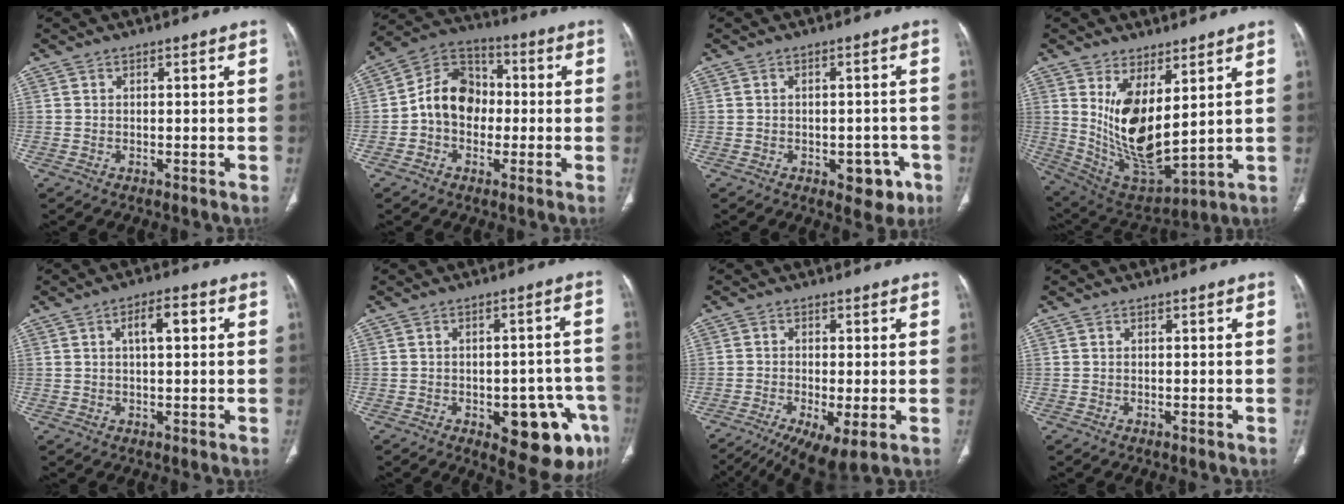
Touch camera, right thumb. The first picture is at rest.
{"total": 11.5, "force": [-0.9, 9.1, 7.0], "torque": [-0.093, 0.038, -0.028]}
{"total": 6.1, "force": [-2.7, 3.7, 4.1], "torque": [-0.022, 0.014, -0.027]}
{"total": 14.8, "force": [4.5, 6.5, 12.5], "torque": [-0.220, -0.040, 0.113]}
{"total": 5.3, "force": [1.4, 2.1, 4.6], "torque": [-0.069, 0.010, 0.020]}
{"total": 14.5, "force": [-5.9, 6.5, 11.5], "torque": [-0.102, 0.029, -0.060]}
{"total": 10.3, "force": [-5.0, 3.0, 8.5], "torque": [-0.156, -0.007, -0.080]}
{"total": 0.0}